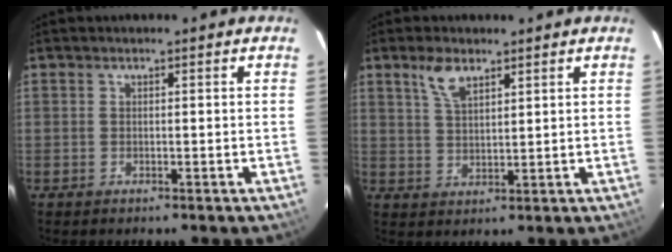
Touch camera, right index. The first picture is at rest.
{"total": 5.0, "force": [3.2, 2.1, 3.1], "torque": [-0.061, 0.006, 0.066]}